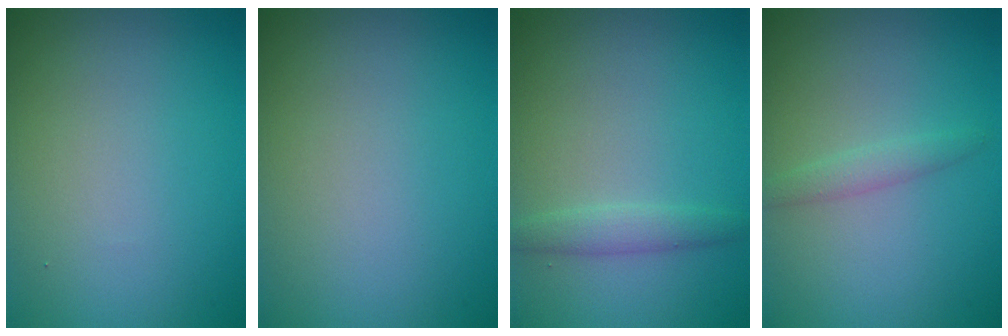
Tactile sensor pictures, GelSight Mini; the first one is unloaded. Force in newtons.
{"total": 0.0}
{"total": 1.7, "press": 1.7, "slide": 0.1}
{"total": 1.3, "press": 1.3, "slide": 0.1}